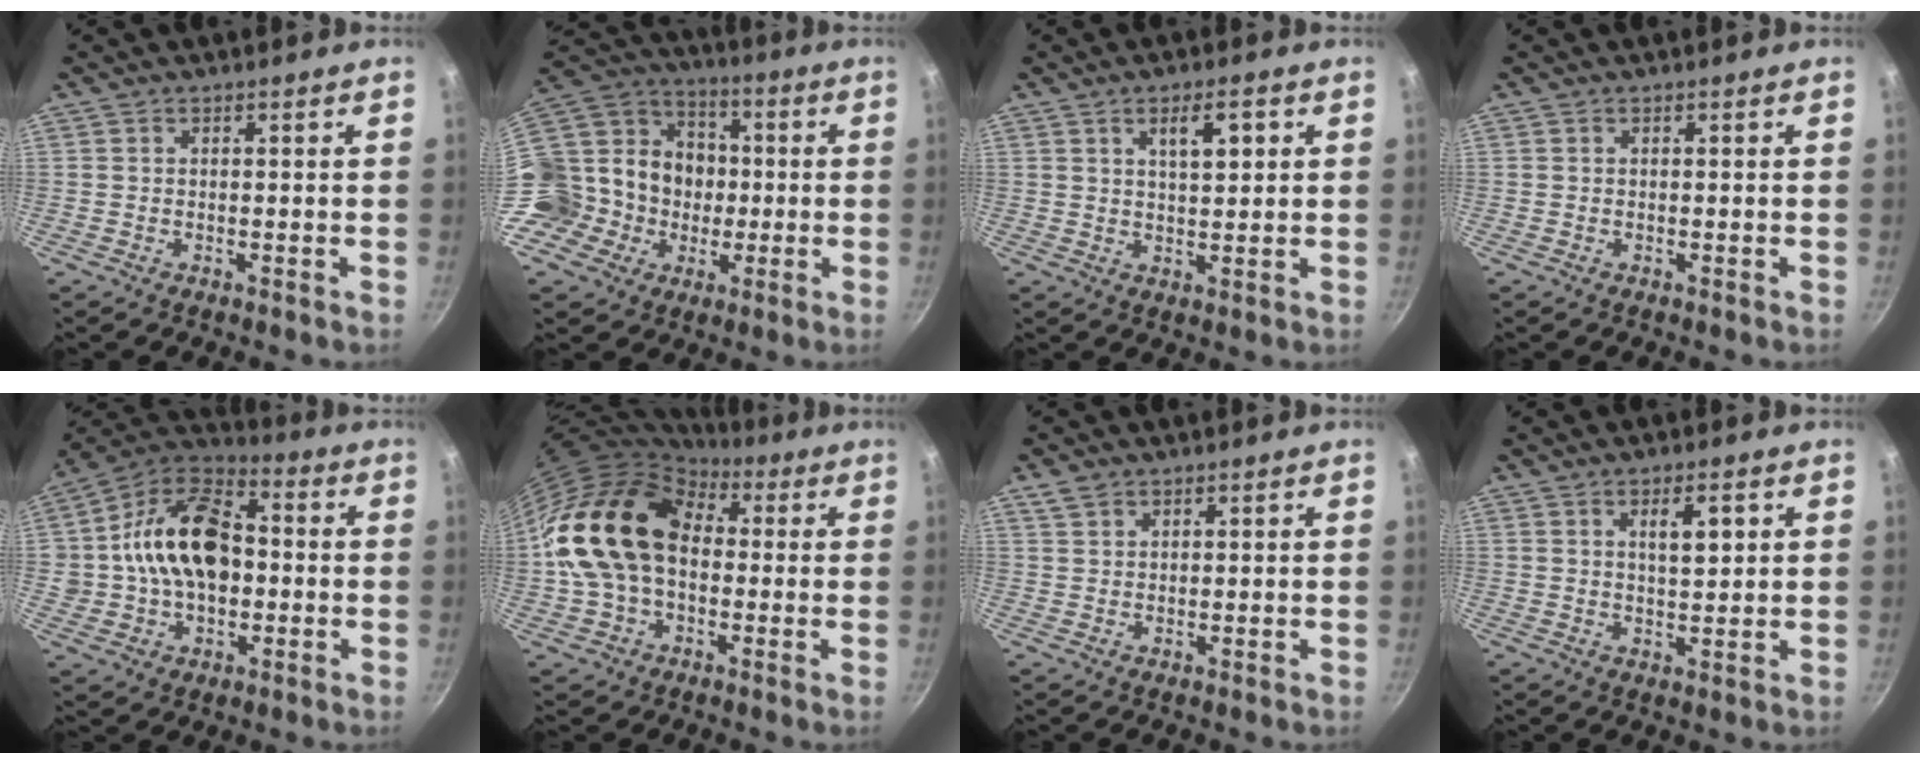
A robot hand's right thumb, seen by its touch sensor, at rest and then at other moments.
{"total": 21.1, "force": [-3.6, 18.9, 8.7], "torque": [-0.146, 0.043, -0.062]}
{"total": 5.8, "force": [2.2, 2.2, 4.8], "torque": [-0.067, -0.004, 0.038]}
{"total": 0.0}
{"total": 19.6, "force": [0.1, 14.2, 13.5], "torque": [-0.215, 0.042, -0.005]}
{"total": 19.3, "force": [1.2, 13.9, 13.4], "torque": [-0.227, 0.040, 0.012]}
{"total": 2.5, "force": [1.5, 1.7, 0.9], "torque": [-0.009, -0.003, 0.030]}
{"total": 5.1, "force": [1.9, 2.0, 4.3], "torque": [-0.062, -0.008, 0.032]}